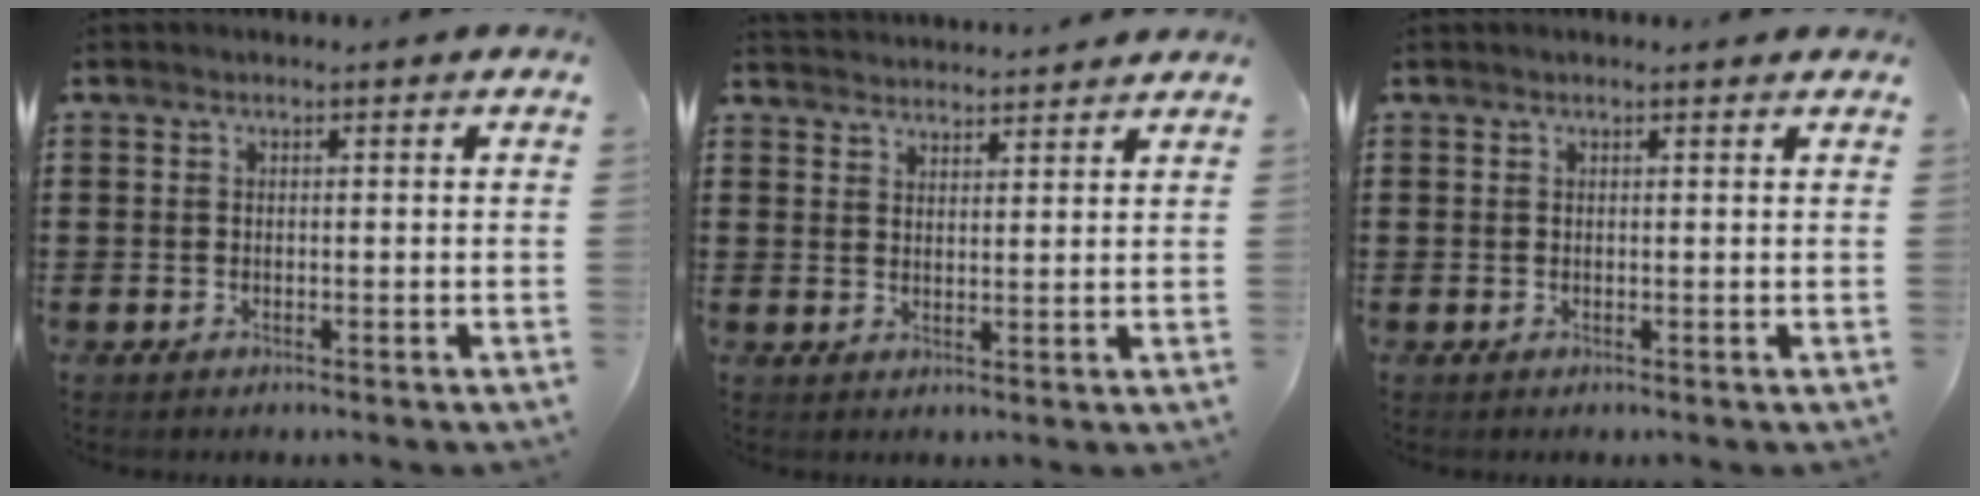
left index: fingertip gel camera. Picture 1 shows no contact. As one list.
[{"total": 3.0, "force": [2.9, 0.0, -0.2], "torque": [-0.004, -0.011, 0.055]}, {"total": 0.6, "force": [0.4, 0.0, 0.4], "torque": [-0.007, -0.001, 0.009]}]